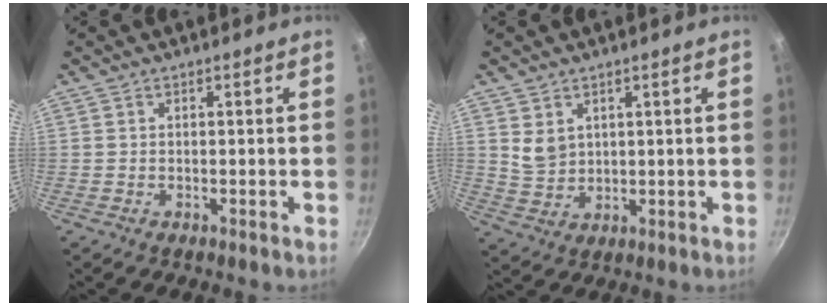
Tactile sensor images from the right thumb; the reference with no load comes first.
{"total": 4.4, "force": [1.9, 3.4, 2.2], "torque": [-0.026, -0.012, 0.045]}